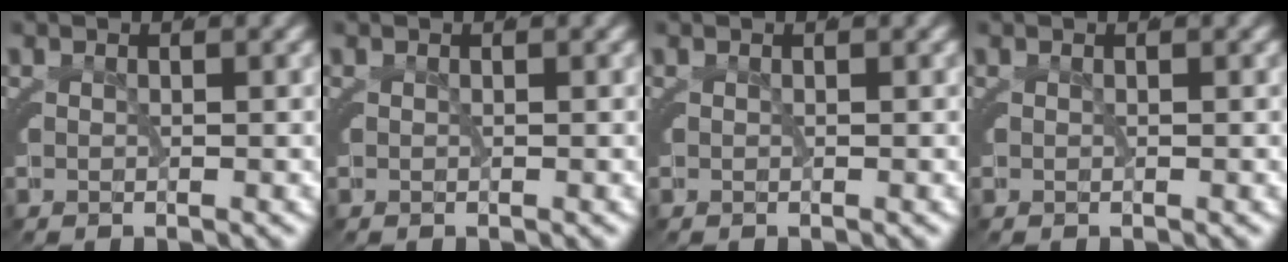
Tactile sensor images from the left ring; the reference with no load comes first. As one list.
[{"total": 0.0}, {"total": 0.0}, {"total": 0.0}]